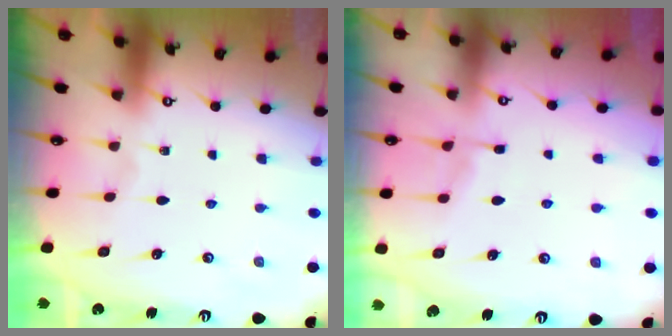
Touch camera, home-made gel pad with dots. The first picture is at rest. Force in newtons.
{"total": 4.0, "press": 3.9, "slide": 0.5}